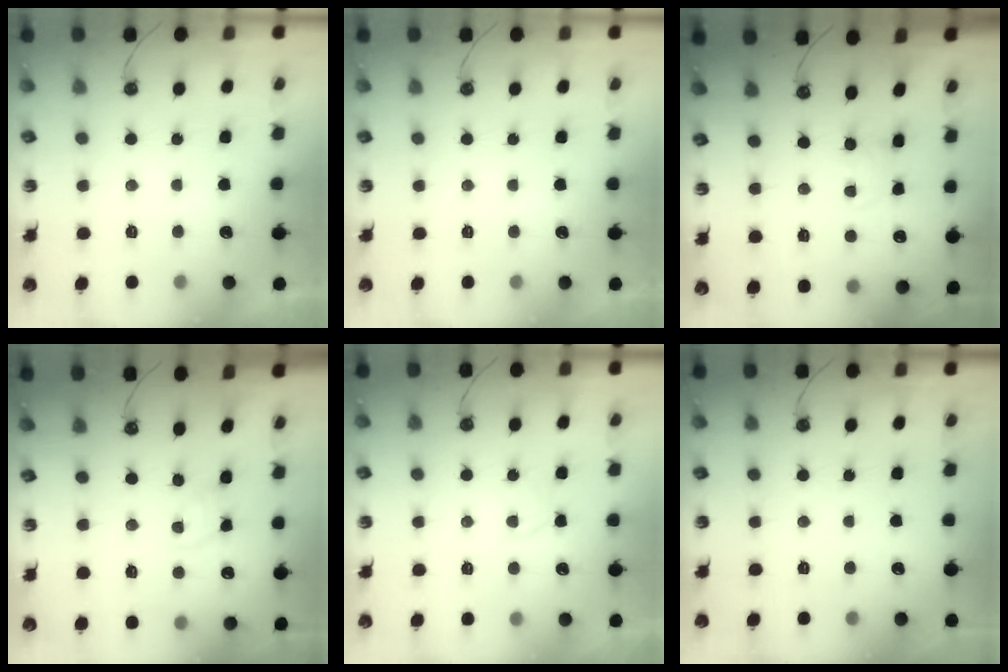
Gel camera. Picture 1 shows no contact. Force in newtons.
{"total": 0.0}
{"total": 1.1, "press": 1.0, "slide": 0.1}
{"total": 2.8, "press": 2.8, "slide": 0.4}
{"total": 3.3, "press": 3.3, "slide": 0.4}
{"total": 0.0}